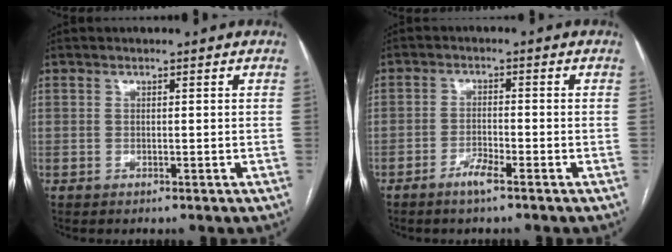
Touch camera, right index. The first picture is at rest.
{"total": 3.1, "force": [-2.2, 0.1, 2.1], "torque": [-0.042, -0.002, -0.043]}